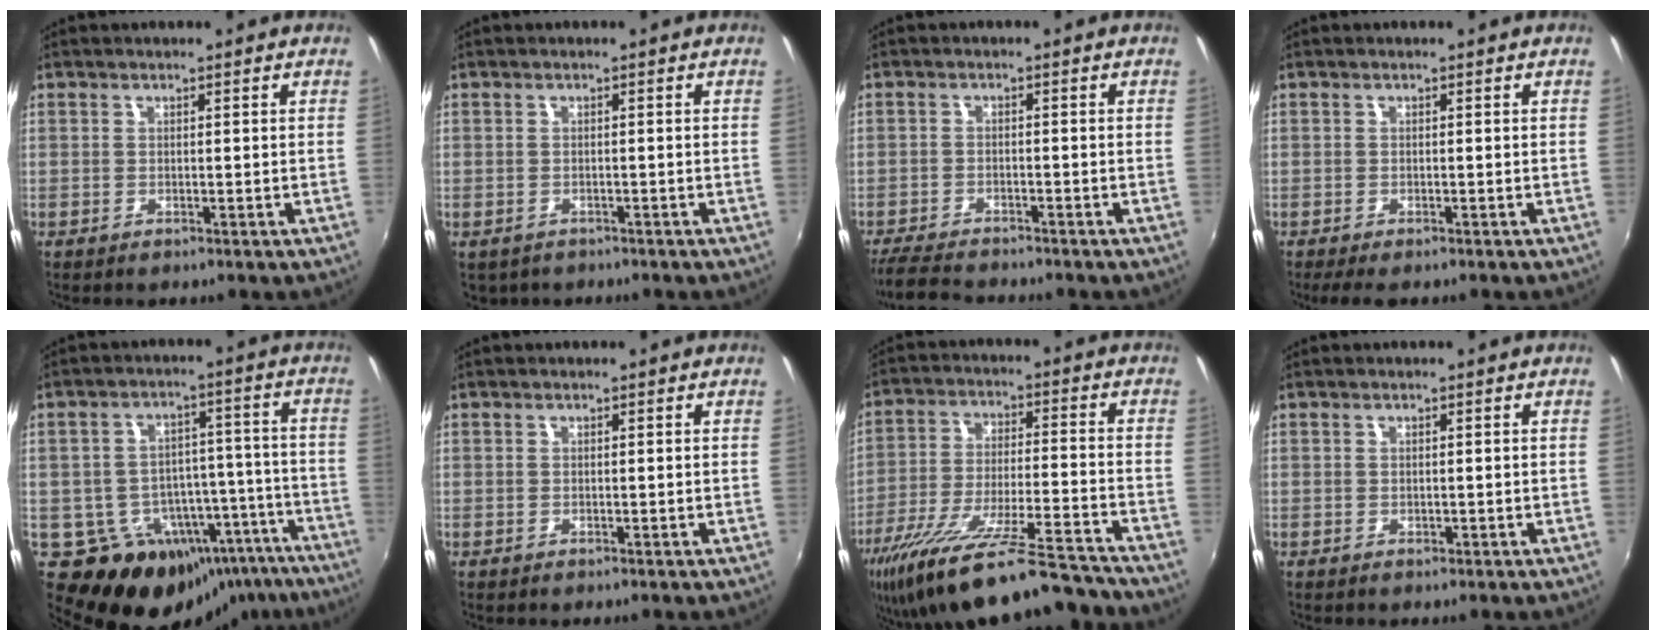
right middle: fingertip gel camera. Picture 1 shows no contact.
{"total": 2.6, "force": [-1.5, 1.8, 1.0], "torque": [-0.025, -0.009, -0.017]}
{"total": 6.9, "force": [-6.4, 1.3, 2.4], "torque": [-0.074, -0.019, -0.111]}
{"total": 3.2, "force": [-2.3, 1.0, 2.0], "torque": [-0.038, -0.019, -0.035]}
{"total": 20.3, "force": [-14.0, 12.6, 7.6], "torque": [-0.132, 0.040, -0.166]}
{"total": 0.0}
{"total": 23.5, "force": [-19.9, 2.9, 12.1], "torque": [-0.226, -0.056, -0.316]}
{"total": 0.0}